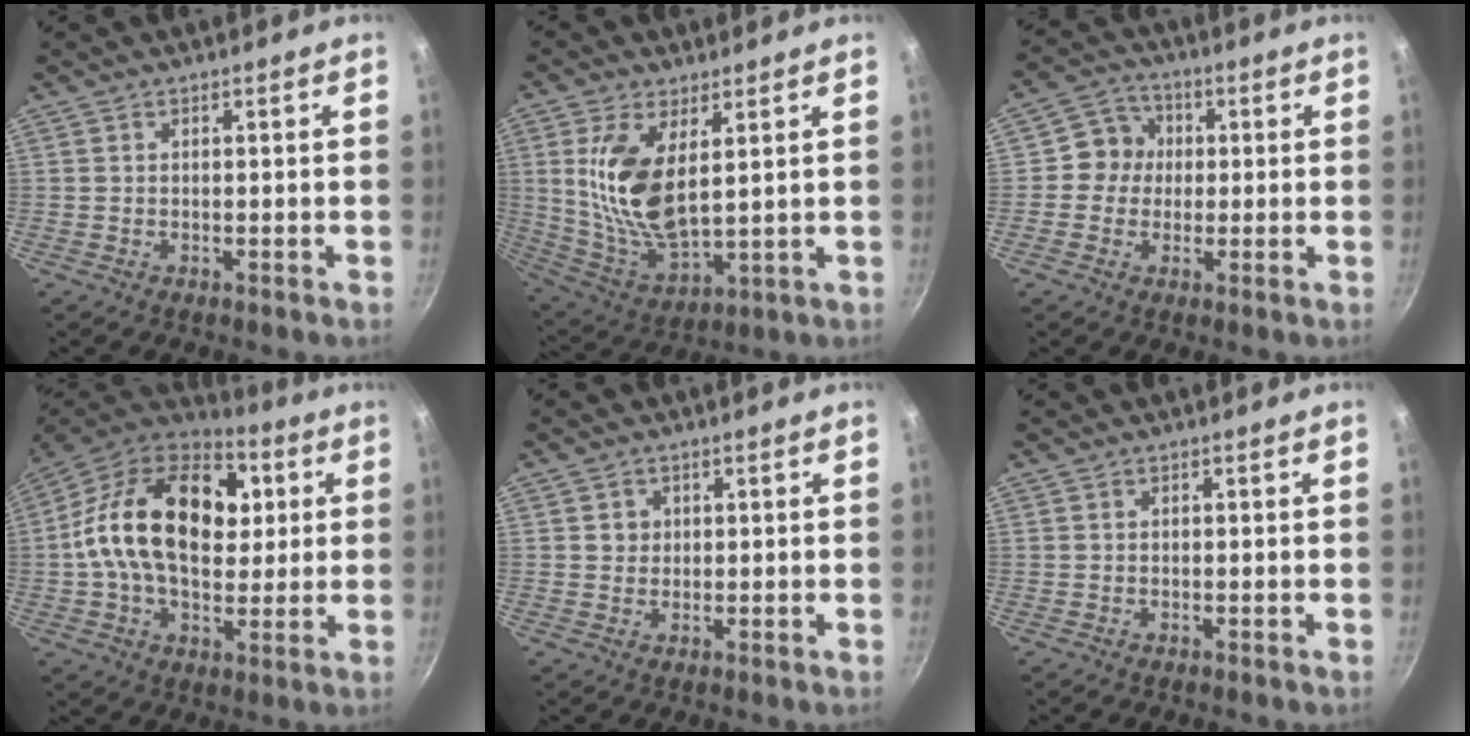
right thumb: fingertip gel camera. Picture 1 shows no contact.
{"total": 14.3, "force": [3.5, 6.7, 12.2], "torque": [-0.238, -0.023, 0.087]}
{"total": 6.9, "force": [0.1, 6.4, 2.6], "torque": [-0.010, 0.014, -0.011]}
{"total": 24.6, "force": [3.2, 15.7, 18.7], "torque": [-0.315, 0.020, 0.048]}
{"total": 2.2, "force": [0.5, 2.0, 0.6], "torque": [0.004, 0.001, 0.006]}
{"total": 0.0}